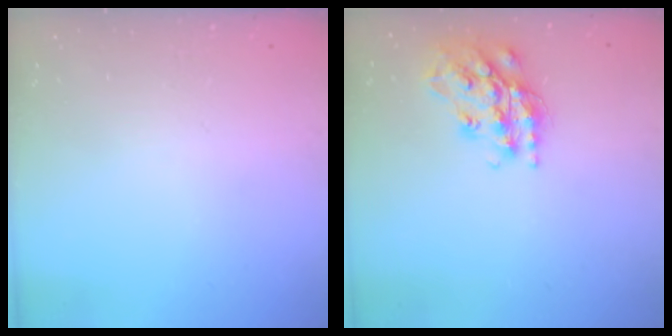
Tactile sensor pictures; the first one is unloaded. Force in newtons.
{"total": 17.8, "press": 17.8, "slide": 1.3}